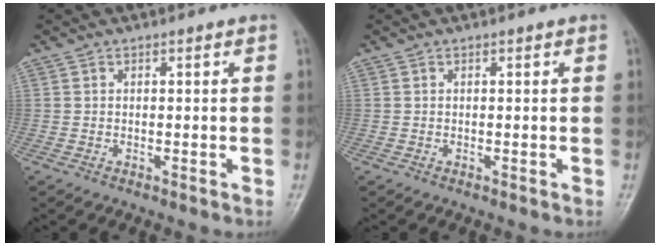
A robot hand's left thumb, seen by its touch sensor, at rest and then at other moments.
{"total": 0.0}